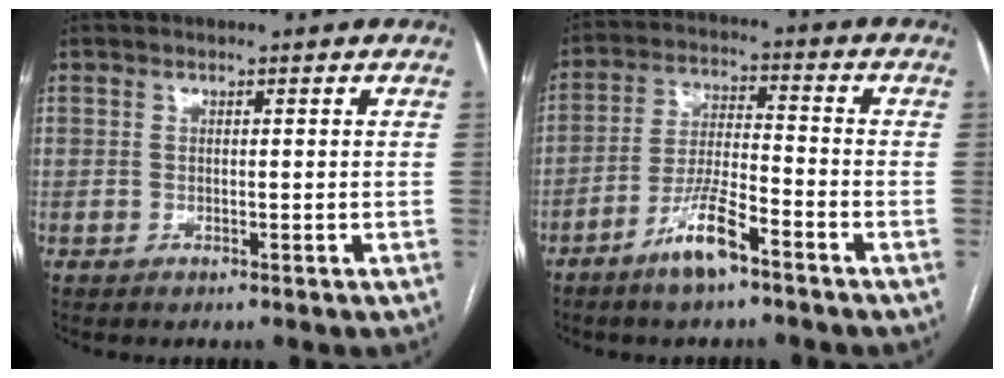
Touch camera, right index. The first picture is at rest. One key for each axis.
{"total": 8.3, "fx": -5.4, "fy": 1.2, "fz": 6.2, "tx": -0.126, "ty": -0.004, "tz": -0.102}